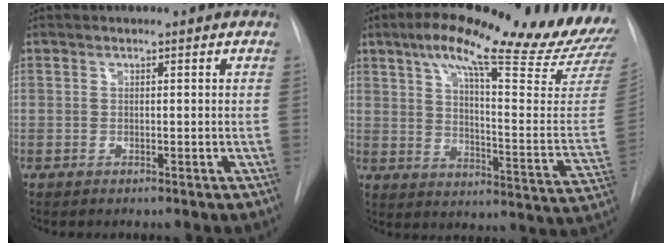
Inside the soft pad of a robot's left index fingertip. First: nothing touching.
{"total": 26.1, "force": [21.3, 2.7, 14.8], "torque": [-0.216, -0.050, 0.273]}